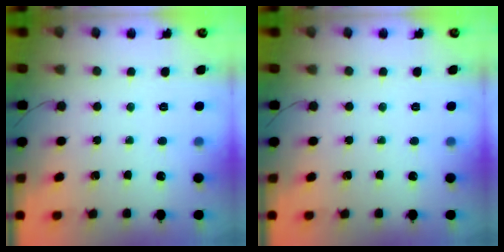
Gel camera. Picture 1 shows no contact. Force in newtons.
{"total": 0.0}